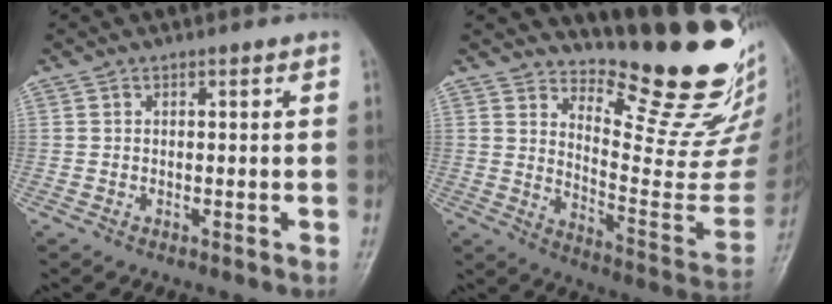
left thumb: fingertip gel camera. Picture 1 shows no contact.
{"total": 20.9, "force": [17.8, 4.7, 10.0], "torque": [-0.097, -0.171, 0.244]}